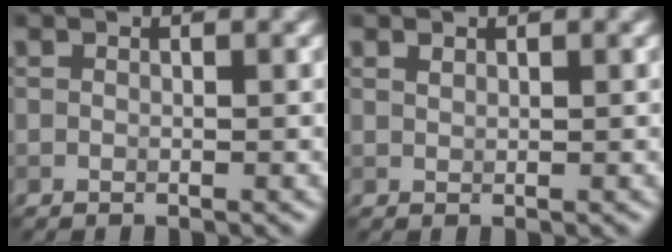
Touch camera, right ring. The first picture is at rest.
{"total": 0.6, "force": [0.4, 0.2, 0.3], "torque": [-0.007, -0.001, 0.011]}